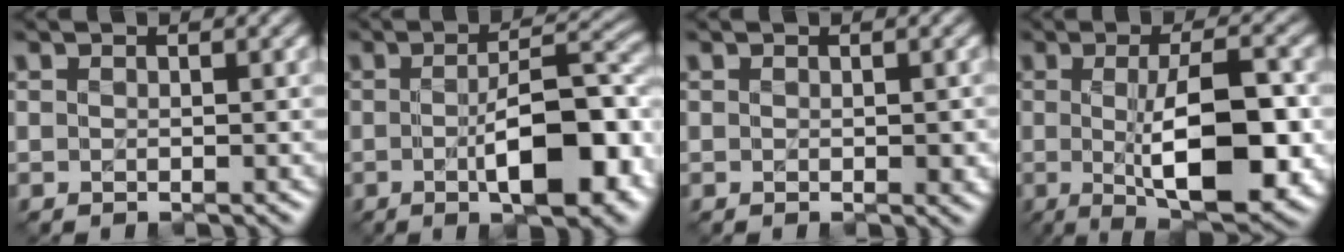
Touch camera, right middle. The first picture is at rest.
{"total": 9.7, "force": [-2.2, 3.2, 8.9], "torque": [-0.125, 0.000, -0.031]}
{"total": 1.1, "force": [0.0, 0.7, 0.9], "torque": [-0.017, -0.002, 0.003]}
{"total": 10.3, "force": [-0.7, 2.9, 9.8], "torque": [-0.143, -0.007, -0.011]}